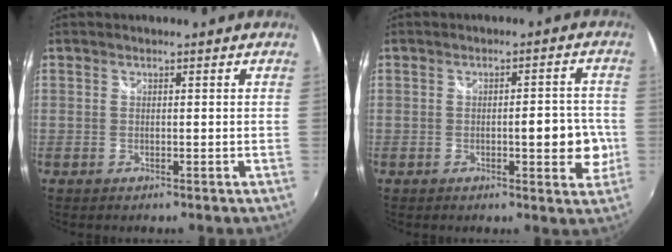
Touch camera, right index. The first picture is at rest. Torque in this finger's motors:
{"motor_torque": [1.85, 0.29, 0.49, 0.05]}